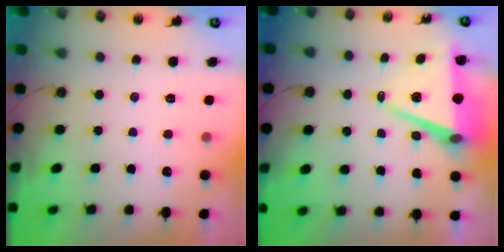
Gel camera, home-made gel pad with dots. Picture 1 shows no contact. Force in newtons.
{"total": 8.3, "press": 6.9, "slide": 4.5}